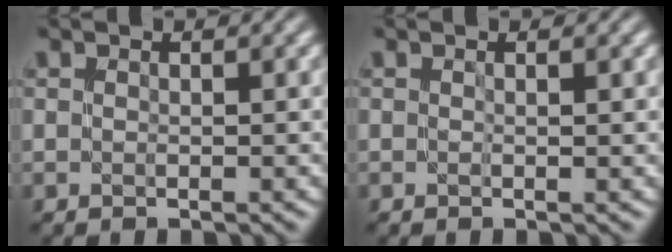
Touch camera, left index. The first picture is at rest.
{"total": 0.6, "force": [0.0, 0.1, 0.6], "torque": [-0.009, -0.001, -0.001]}